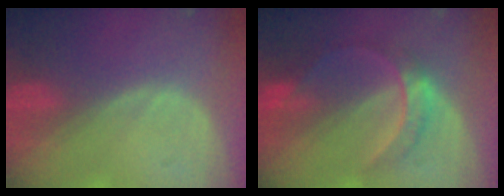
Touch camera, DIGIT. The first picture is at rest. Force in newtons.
{"total": 6.1, "press": 5.8, "slide": 1.8}